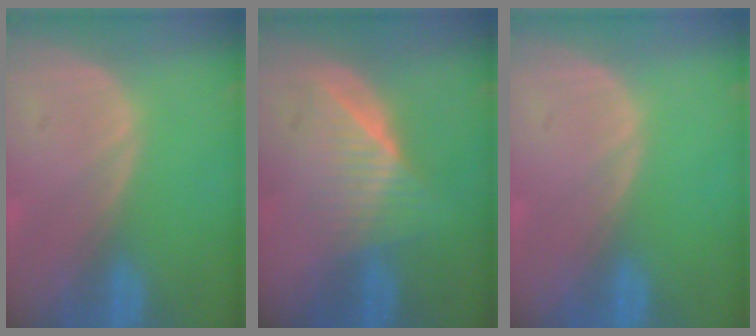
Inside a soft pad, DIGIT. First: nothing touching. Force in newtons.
{"total": 6.3, "press": 5.8, "slide": 2.6}
{"total": 0.0}